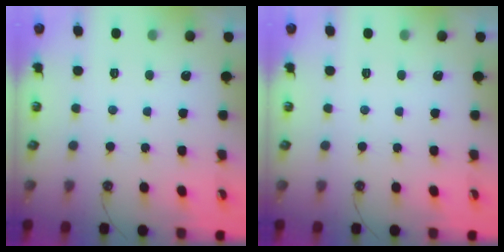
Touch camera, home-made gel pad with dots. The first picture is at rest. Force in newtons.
{"total": 0.0}